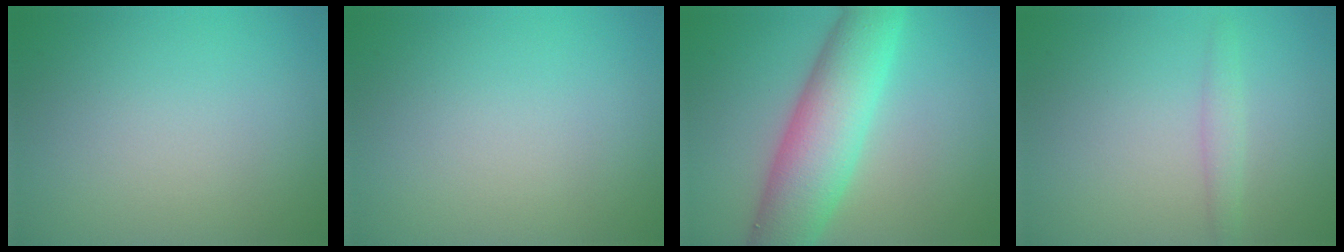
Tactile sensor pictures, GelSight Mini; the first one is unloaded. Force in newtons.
{"total": 0.0}
{"total": 8.3, "press": 8.3, "slide": 0.1}
{"total": 1.4, "press": 1.4, "slide": 0.0}